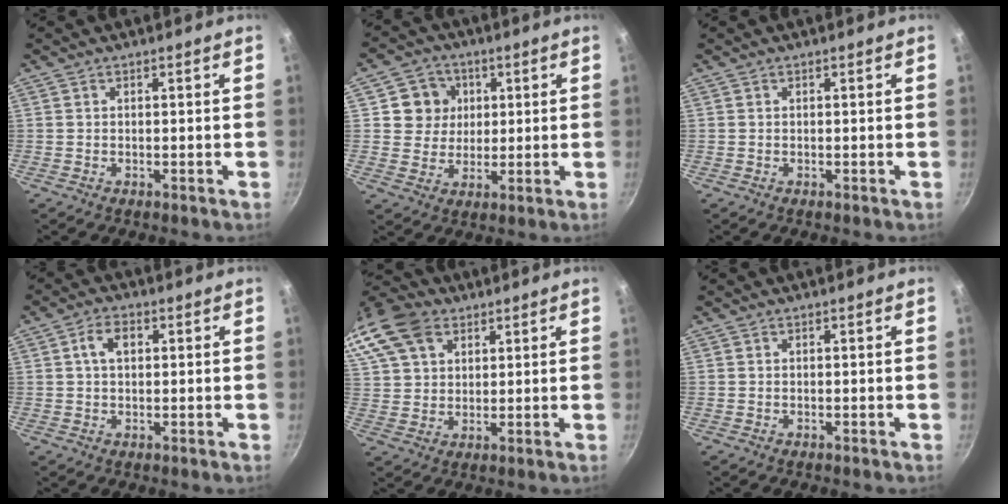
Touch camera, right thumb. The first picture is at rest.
{"total": 7.9, "force": [2.1, 7.4, 2.0], "torque": [0.007, 0.004, 0.031]}
{"total": 0.0}
{"total": 4.4, "force": [1.0, 2.8, 3.3], "torque": [-0.047, 0.008, 0.016]}
{"total": 21.4, "force": [10.6, 15.0, 11.0], "torque": [-0.268, 0.041, 0.199]}
{"total": 0.0}